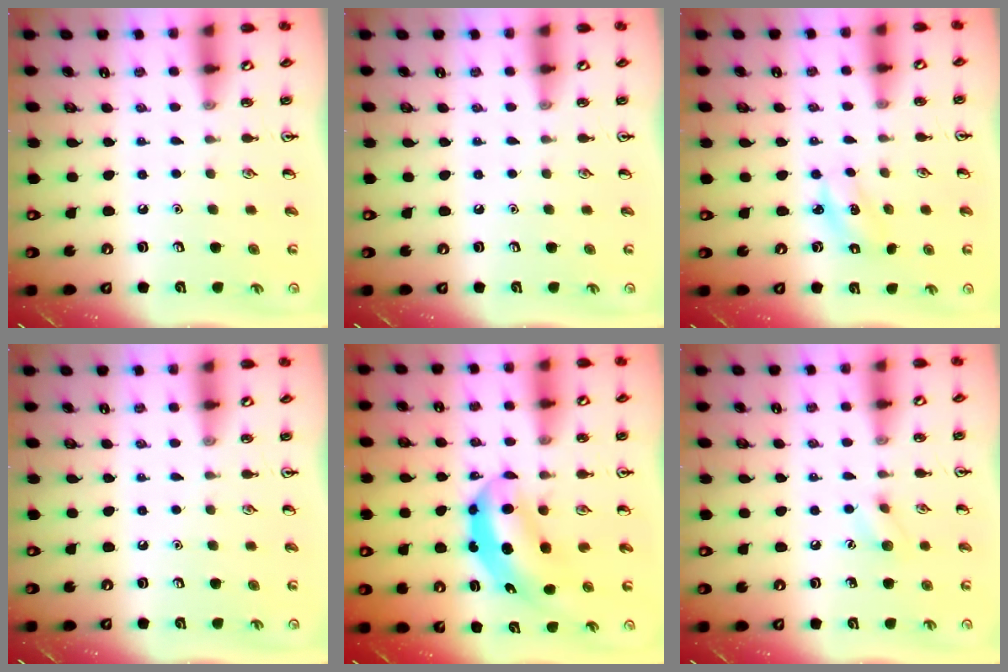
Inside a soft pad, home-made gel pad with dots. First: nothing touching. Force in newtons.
{"total": 0.0}
{"total": 2.1, "press": 2.0, "slide": 0.7}
{"total": 0.0}
{"total": 5.5, "press": 5.2, "slide": 1.7}
{"total": 7.0, "press": 6.8, "slide": 1.7}